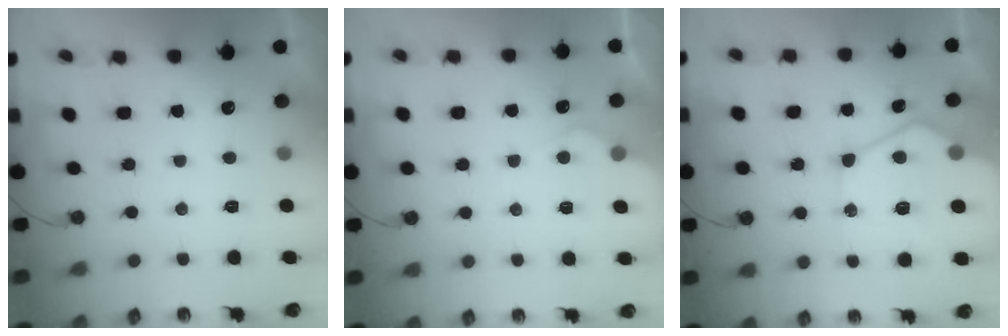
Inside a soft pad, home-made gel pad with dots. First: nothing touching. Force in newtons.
{"total": 5.7, "press": 5.6, "slide": 0.7}
{"total": 16.2, "press": 16.1, "slide": 1.7}